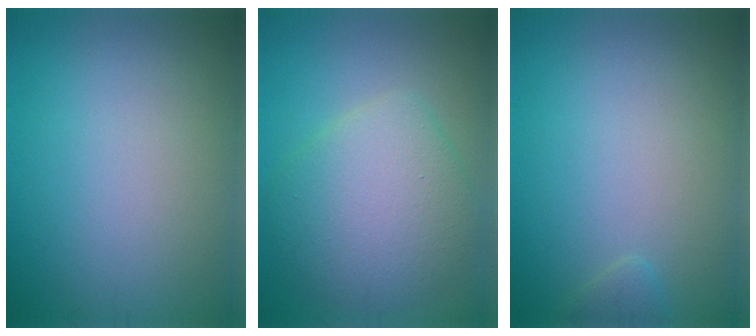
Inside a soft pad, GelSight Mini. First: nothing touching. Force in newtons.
{"total": 6.4, "press": 6.4, "slide": 0.5}
{"total": 0.8, "press": 0.8, "slide": 0.1}